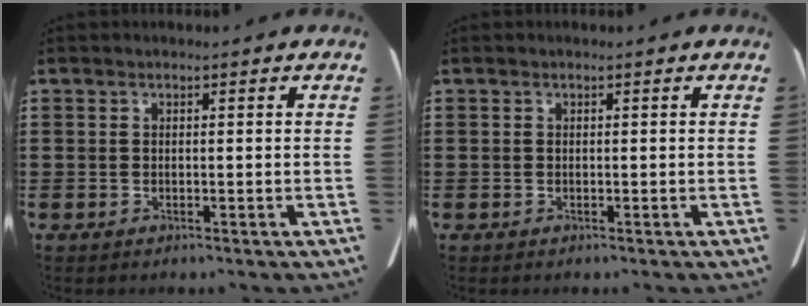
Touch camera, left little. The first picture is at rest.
{"total": 0.0}